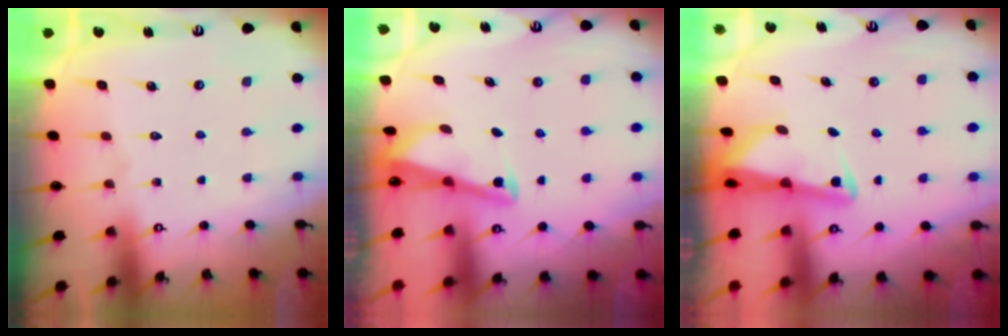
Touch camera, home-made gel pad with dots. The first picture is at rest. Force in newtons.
{"total": 2.9, "press": 2.8, "slide": 0.4}
{"total": 2.3, "press": 2.2, "slide": 0.3}